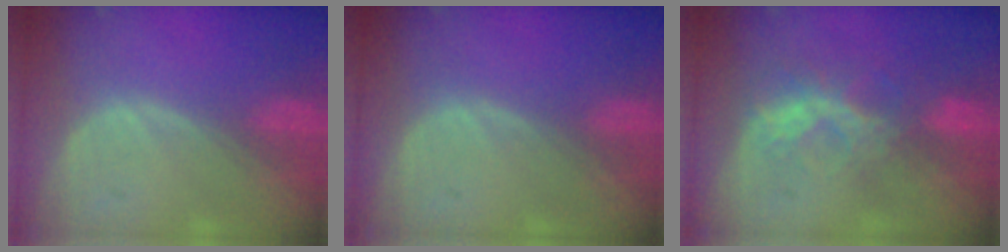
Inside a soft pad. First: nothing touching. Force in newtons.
{"total": 0.0}
{"total": 6.6, "press": 6.0, "slide": 2.7}